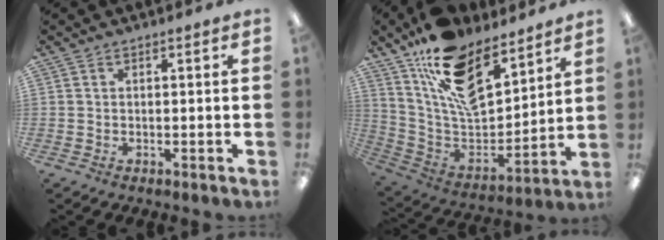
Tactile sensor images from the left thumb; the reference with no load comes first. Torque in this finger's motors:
{"motor_torque": [1.88, 1.88, 1.38, -1.39, 0.62]}